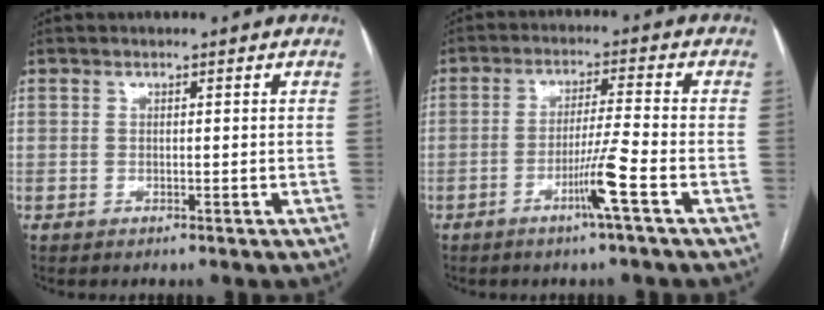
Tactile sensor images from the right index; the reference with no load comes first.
{"total": 6.0, "force": [-2.9, -1.4, 5.0], "torque": [-0.091, -0.008, -0.057]}